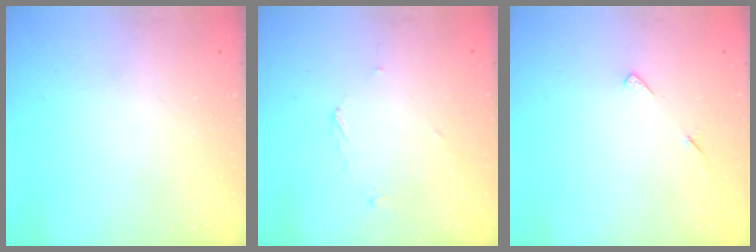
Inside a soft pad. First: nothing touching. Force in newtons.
{"total": 3.7, "press": 3.7, "slide": 0.5}
{"total": 6.1, "press": 6.0, "slide": 0.7}